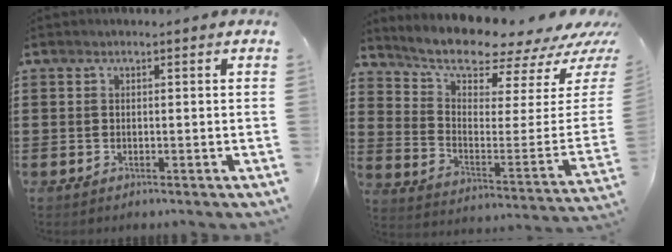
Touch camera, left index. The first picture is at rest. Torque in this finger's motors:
{"motor_torque": [2.14, 0.00, 1.05, 0.19]}